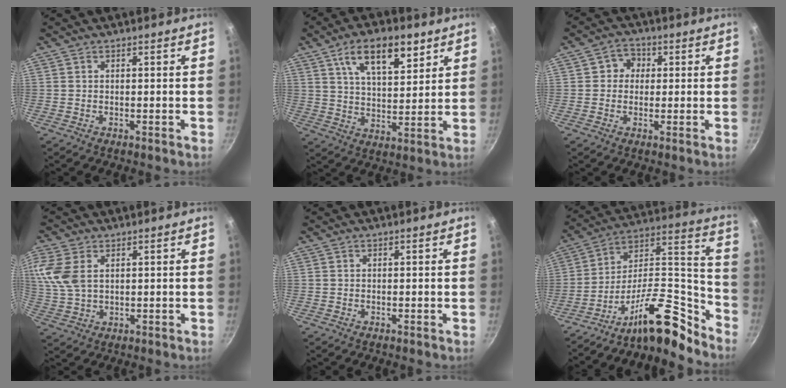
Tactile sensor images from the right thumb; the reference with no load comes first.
{"total": 13.0, "force": [7.0, 5.9, 9.3], "torque": [-0.124, -0.027, 0.117]}
{"total": 4.3, "force": [0.7, 3.9, 1.6], "torque": [0.007, 0.004, 0.003]}
{"total": 8.4, "force": [2.6, 5.2, 6.0], "torque": [-0.131, 0.000, 0.055]}
{"total": 0.0}
{"total": 18.9, "force": [-14.5, 5.8, 10.7], "torque": [-0.114, 0.128, -0.258]}